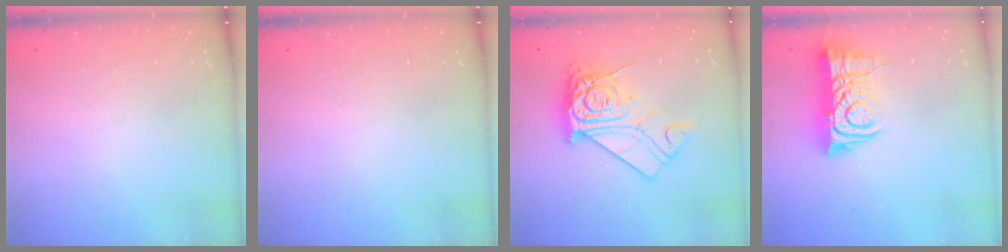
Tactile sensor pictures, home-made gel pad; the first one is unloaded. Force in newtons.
{"total": 0.0}
{"total": 15.7, "press": 15.6, "slide": 1.6}
{"total": 12.5, "press": 12.4, "slide": 1.3}